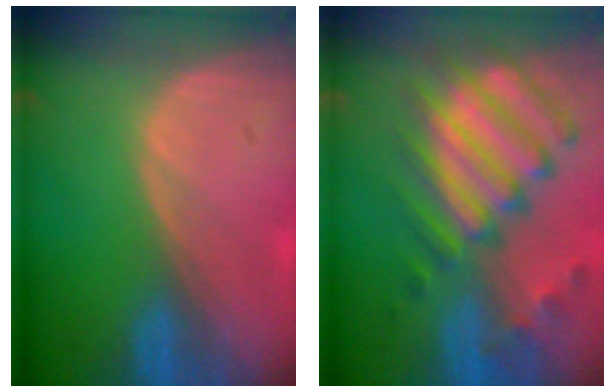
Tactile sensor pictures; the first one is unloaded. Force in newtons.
{"total": 12.2, "press": 10.4, "slide": 6.3}